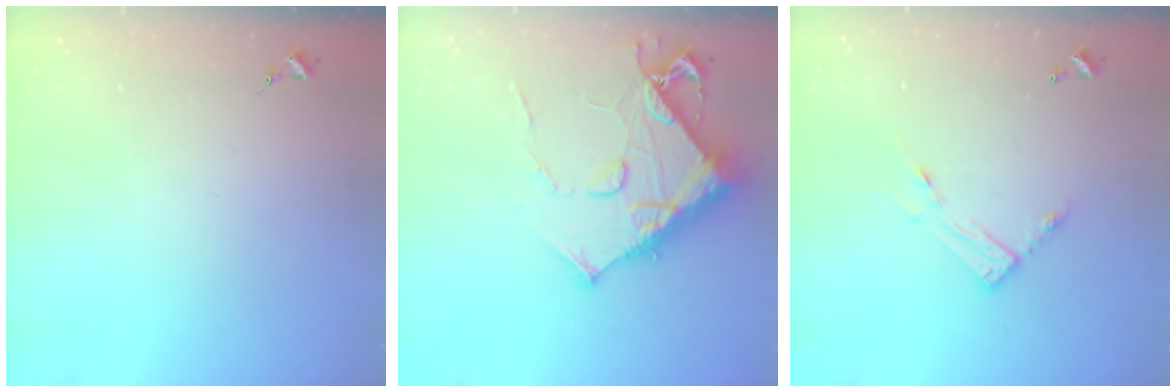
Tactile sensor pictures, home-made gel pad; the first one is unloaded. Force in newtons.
{"total": 13.7, "press": 13.6, "slide": 1.5}
{"total": 9.6, "press": 9.6, "slide": 0.4}